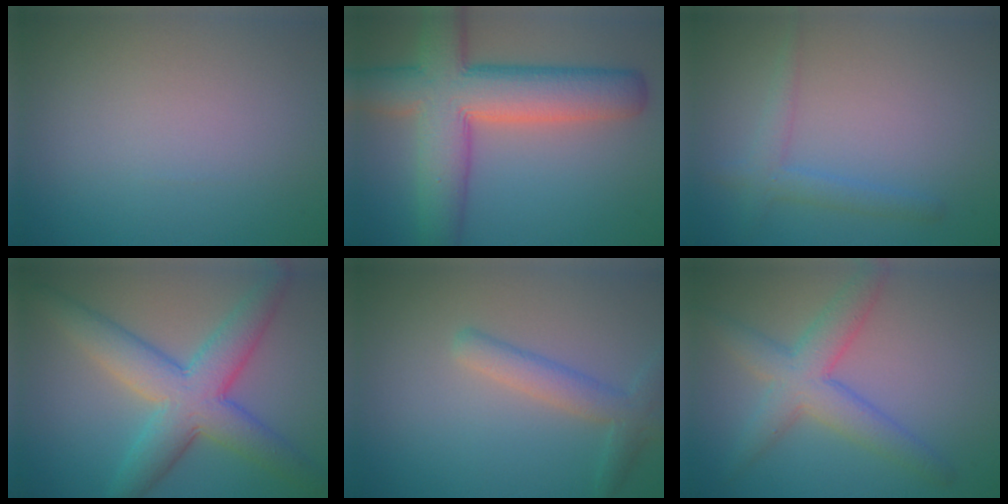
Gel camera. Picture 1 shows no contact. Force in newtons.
{"total": 10.4, "press": 10.4, "slide": 0.6}
{"total": 2.2, "press": 2.2, "slide": 0.0}
{"total": 7.8, "press": 7.8, "slide": 0.2}
{"total": 2.9, "press": 2.9, "slide": 0.1}
{"total": 4.7, "press": 4.7, "slide": 0.1}